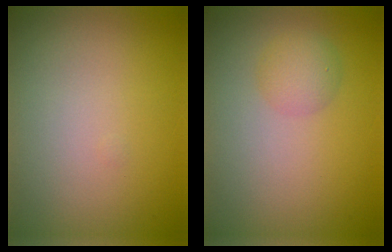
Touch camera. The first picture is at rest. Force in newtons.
{"total": 1.9, "press": 1.9, "slide": 0.0}